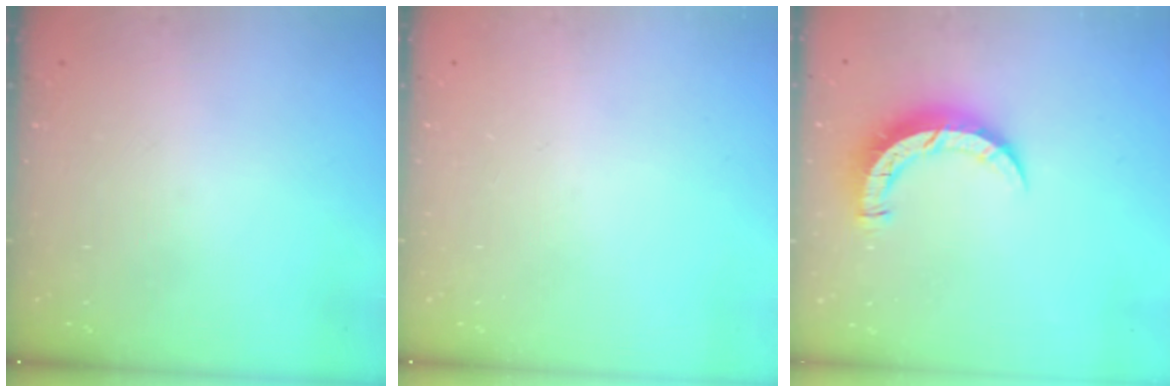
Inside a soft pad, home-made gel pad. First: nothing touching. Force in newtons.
{"total": 0.0}
{"total": 8.7, "press": 8.6, "slide": 0.5}